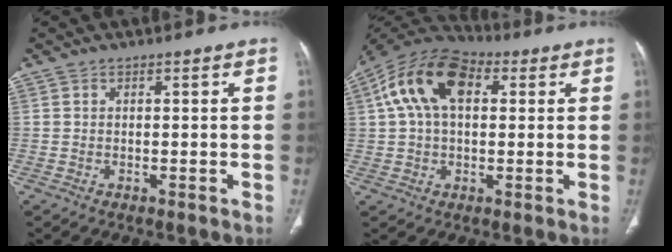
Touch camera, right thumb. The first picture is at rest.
{"total": 14.7, "force": [3.9, 8.8, 11.1], "torque": [-0.204, 0.031, 0.062]}